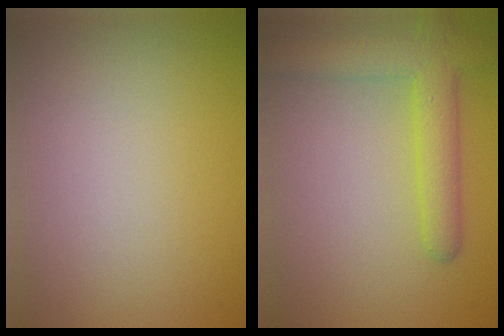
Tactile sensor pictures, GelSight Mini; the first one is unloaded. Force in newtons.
{"total": 4.7, "press": 4.7, "slide": 0.3}